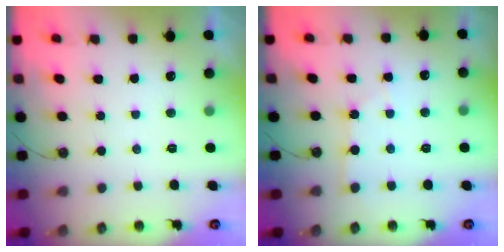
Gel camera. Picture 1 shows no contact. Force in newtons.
{"total": 4.6, "press": 4.6, "slide": 0.7}